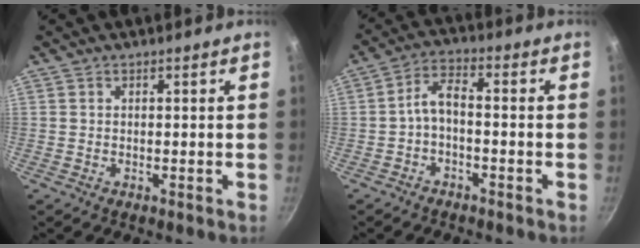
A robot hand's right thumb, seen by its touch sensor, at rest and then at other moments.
{"total": 5.1, "force": [-1.3, 2.4, 4.2], "torque": [-0.080, 0.031, -0.035]}